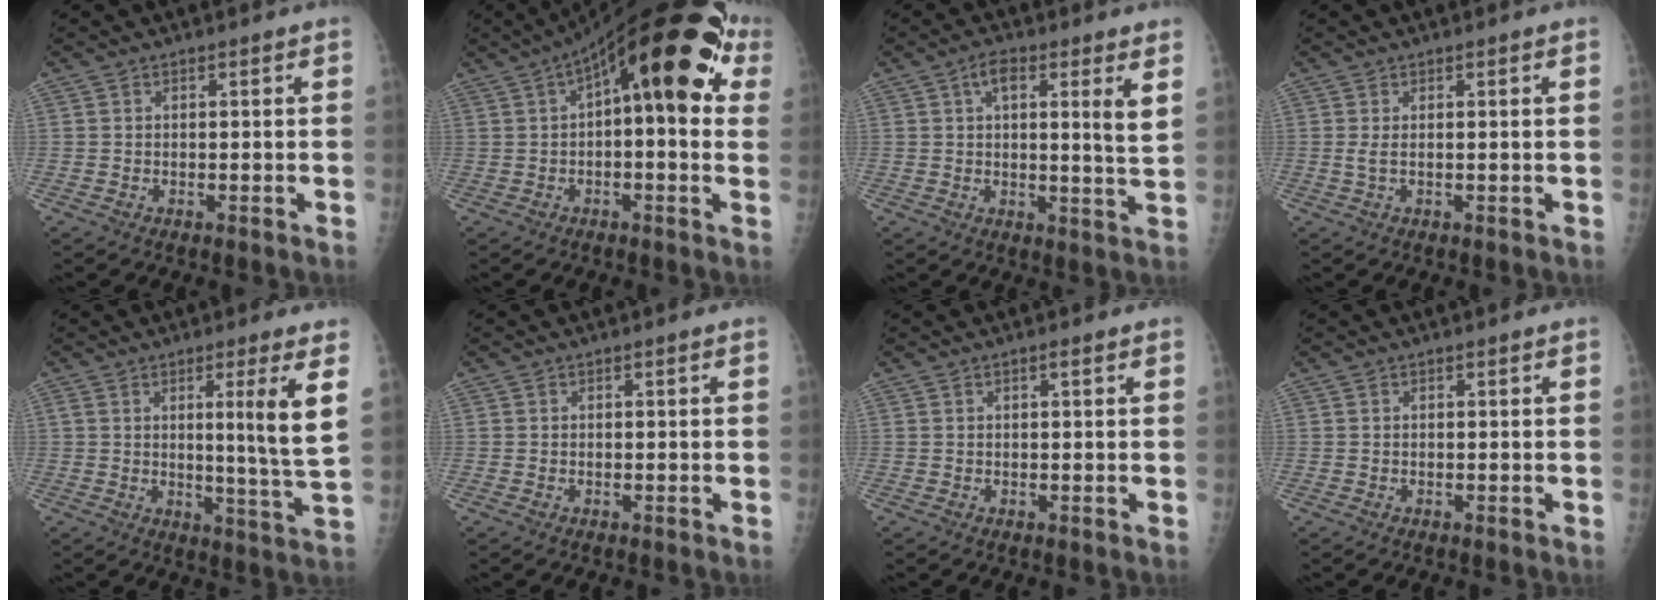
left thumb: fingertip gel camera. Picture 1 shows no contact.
{"total": 23.2, "force": [6.9, 8.7, 20.4], "torque": [-0.293, 0.044, 0.094]}
{"total": 8.6, "force": [3.7, 1.9, 7.6], "torque": [-0.108, -0.020, 0.049]}
{"total": 1.3, "force": [0.2, -0.1, 1.3], "torque": [-0.040, 0.000, 0.006]}
{"total": 10.1, "force": [3.3, -1.0, 9.5], "torque": [-0.145, -0.035, 0.051]}
{"total": 0.0}
{"total": 1.0, "force": [0.6, 0.3, 0.8], "torque": [-0.013, -0.001, 0.008]}
{"total": 0.0}